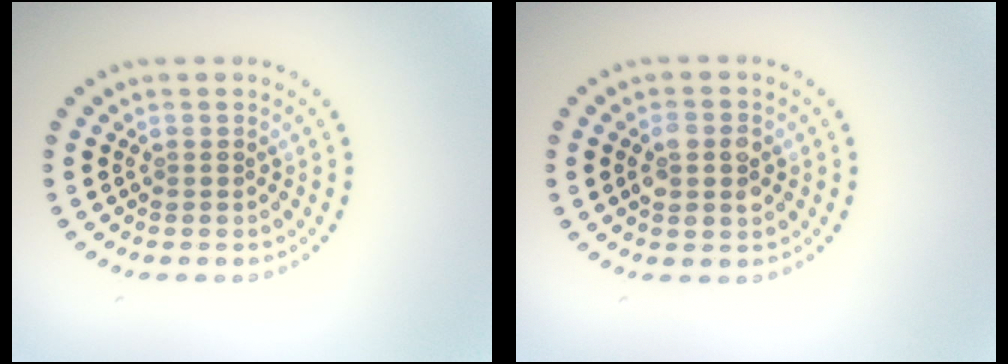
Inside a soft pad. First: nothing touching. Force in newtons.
{"total": 2.8, "press": 2.8, "slide": 0.2}